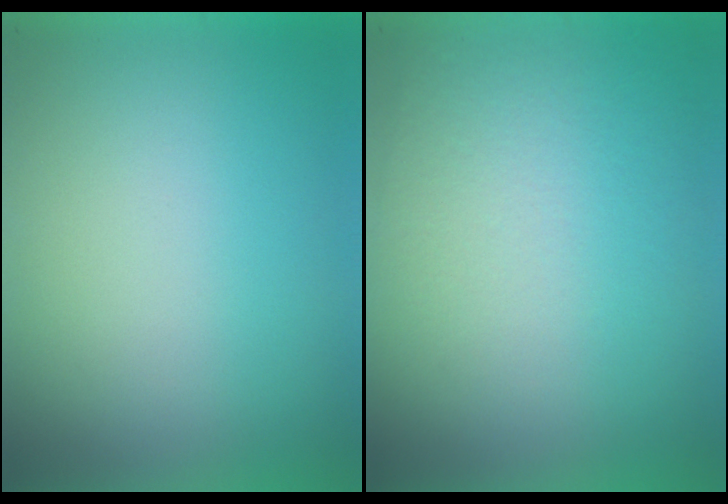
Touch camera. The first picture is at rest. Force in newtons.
{"total": 2.9}